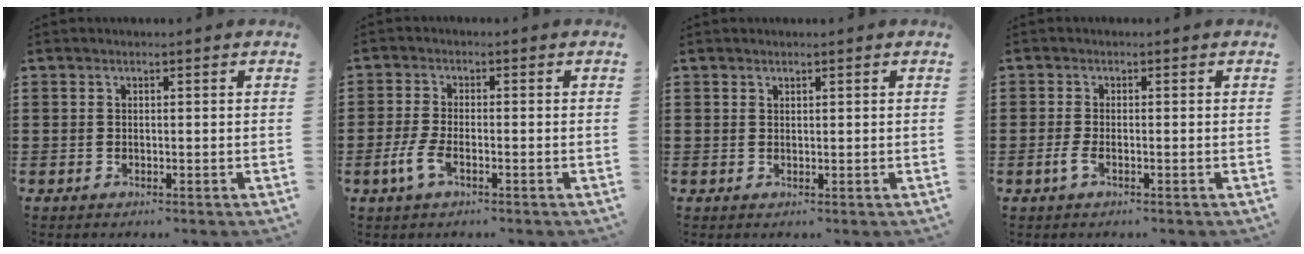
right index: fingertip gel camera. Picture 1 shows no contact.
{"total": 3.6, "force": [-1.6, 1.3, 3.0], "torque": [-0.079, -0.007, -0.037]}
{"total": 0.6, "force": [0.5, 0.3, 0.0], "torque": [-0.001, 0.002, 0.011]}
{"total": 1.8, "force": [-0.8, 0.4, 1.5], "torque": [-0.041, -0.008, -0.019]}